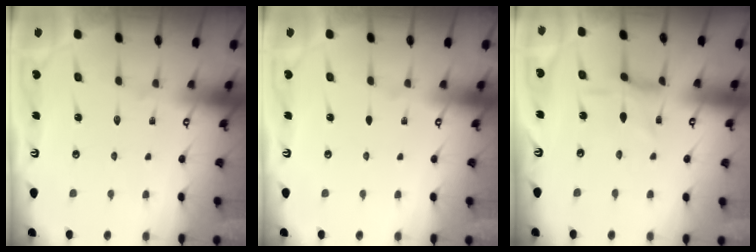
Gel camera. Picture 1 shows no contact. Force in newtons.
{"total": 0.0}
{"total": 2.1, "press": 2.1, "slide": 0.5}